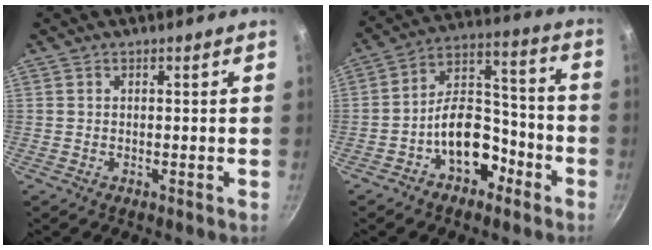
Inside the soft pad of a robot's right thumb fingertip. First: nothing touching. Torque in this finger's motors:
{"motor_torque": [1.80, 1.34, 1.19, -0.66, 0.12]}